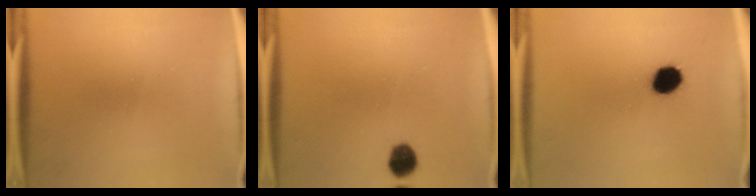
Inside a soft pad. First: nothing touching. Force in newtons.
{"total": 4.5}
{"total": 7.0}